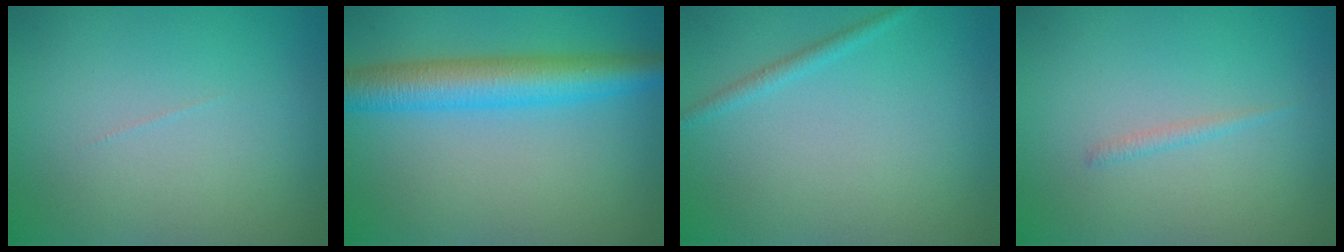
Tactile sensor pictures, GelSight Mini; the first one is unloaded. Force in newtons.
{"total": 5.8, "press": 5.8, "slide": 0.2}
{"total": 1.1, "press": 1.0, "slide": 0.1}
{"total": 0.7, "press": 0.7, "slide": 0.0}